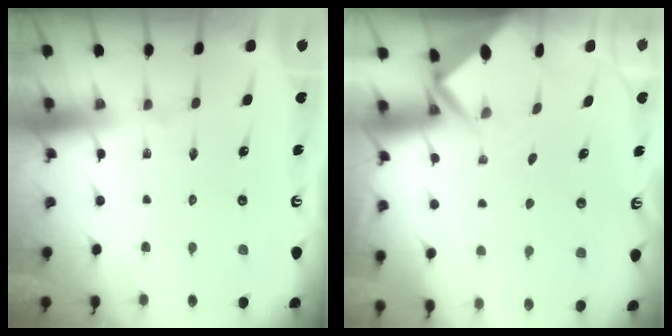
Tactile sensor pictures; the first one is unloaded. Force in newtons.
{"total": 3.4, "press": 3.4, "slide": 0.2}